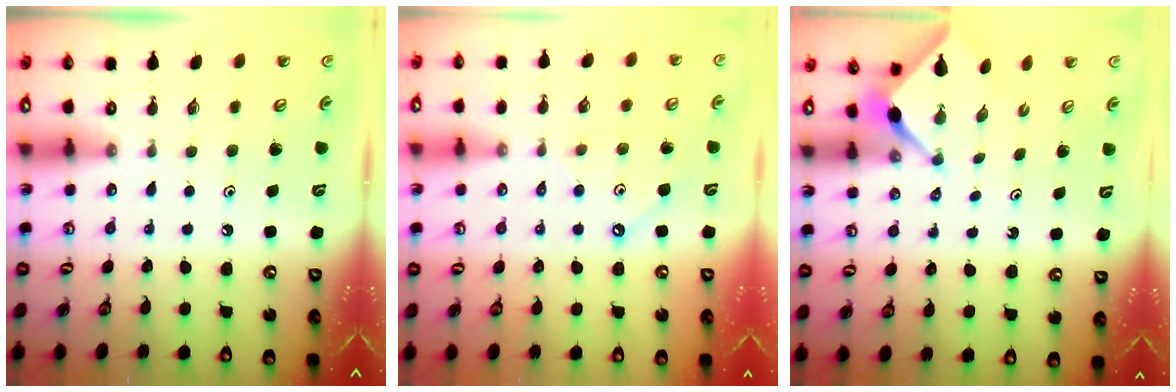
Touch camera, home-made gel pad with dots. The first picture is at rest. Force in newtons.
{"total": 2.3, "press": 2.3, "slide": 0.4}
{"total": 2.5, "press": 2.4, "slide": 0.3}